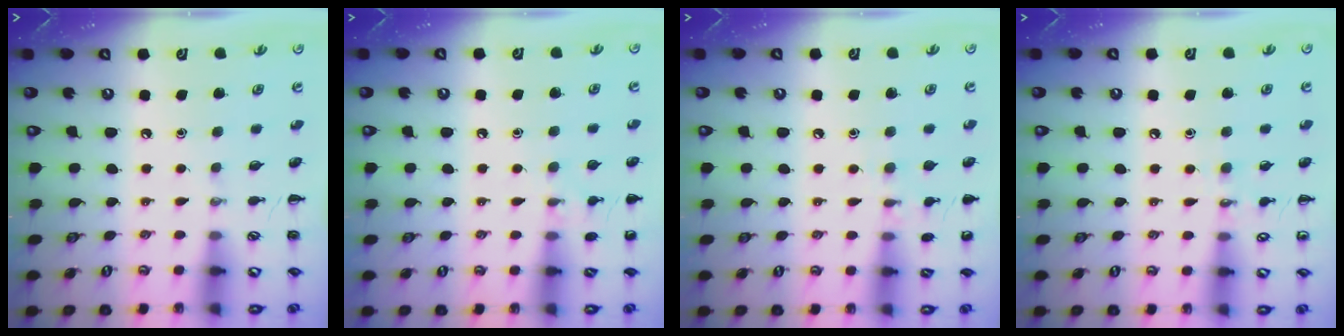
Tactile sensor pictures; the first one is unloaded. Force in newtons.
{"total": 7.7, "press": 7.3, "slide": 2.4}
{"total": 7.3, "press": 7.1, "slide": 1.9}
{"total": 5.8, "press": 5.5, "slide": 1.7}